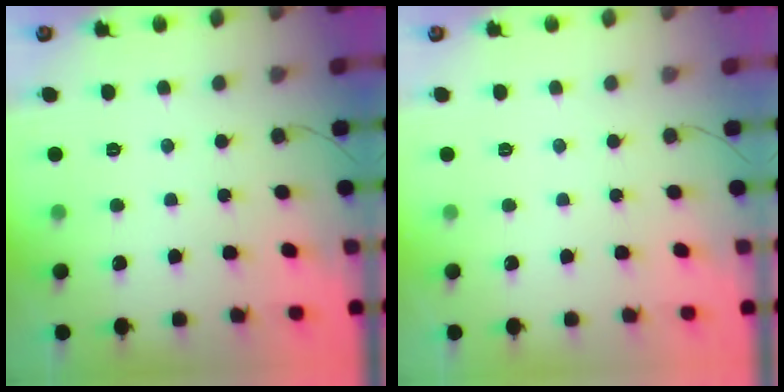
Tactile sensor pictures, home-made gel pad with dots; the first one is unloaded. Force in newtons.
{"total": 0.0}